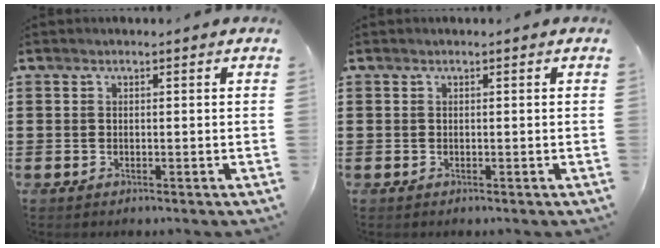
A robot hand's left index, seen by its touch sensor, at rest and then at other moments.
{"total": 0.0}